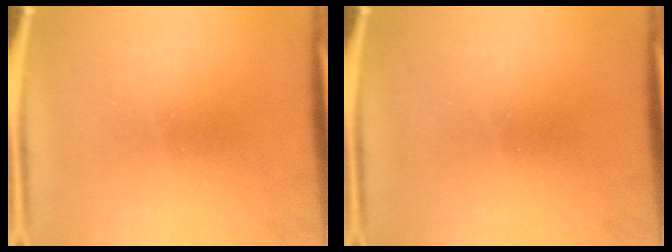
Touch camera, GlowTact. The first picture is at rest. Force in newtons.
{"total": 0.0}